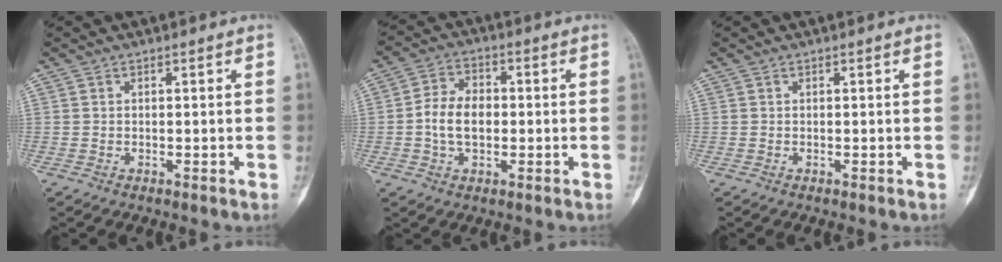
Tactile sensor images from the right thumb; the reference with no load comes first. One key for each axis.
{"total": 7.8, "fx": -0.6, "fy": 5.3, "fz": 5.7, "tx": -0.092, "ty": 0.018, "tz": -0.017}
{"total": 0.0}